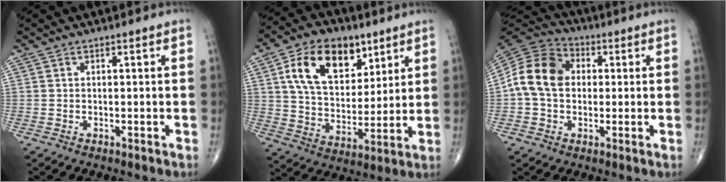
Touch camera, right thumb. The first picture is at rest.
{"total": 17.2, "force": [7.7, 10.7, 11.0], "torque": [-0.148, -0.026, 0.141]}
{"total": 12.3, "force": [0.7, 9.5, 7.8], "torque": [-0.135, 0.029, 0.002]}